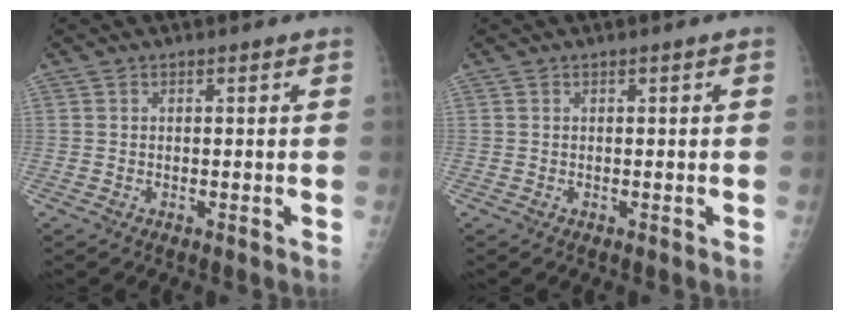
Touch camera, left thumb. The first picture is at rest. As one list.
[{"total": 0.0}]